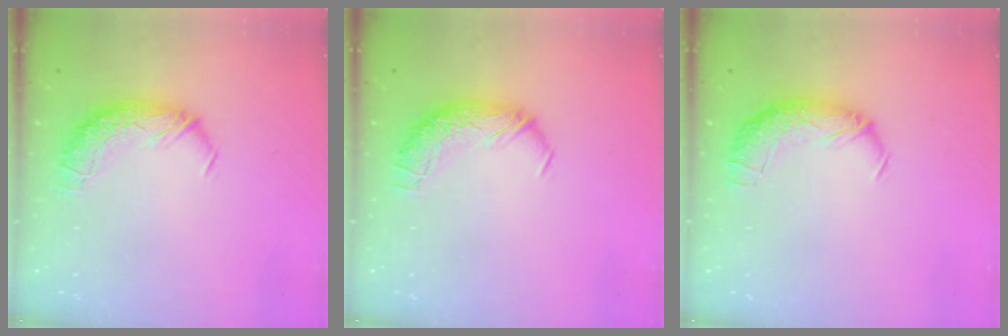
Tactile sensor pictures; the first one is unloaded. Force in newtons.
{"total": 0.0}
{"total": 2.4, "press": 1.2, "slide": 2.1}